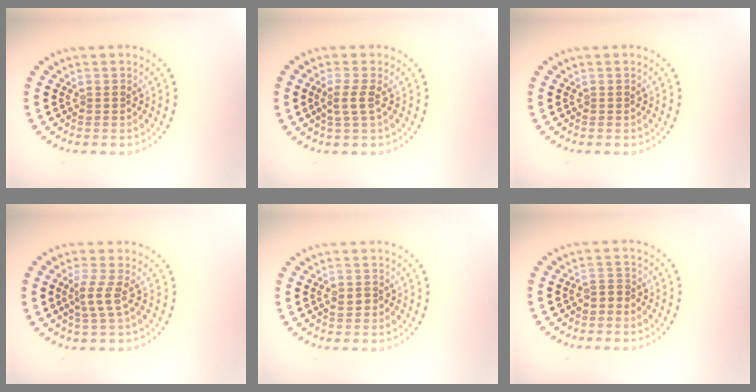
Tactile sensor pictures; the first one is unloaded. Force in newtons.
{"total": 1.7, "press": 1.3, "slide": 1.1}
{"total": 0.0}
{"total": 2.1, "press": 1.4, "slide": 1.5}
{"total": 1.2, "press": 1.1, "slide": 0.3}
{"total": 1.2, "press": 1.0, "slide": 0.6}